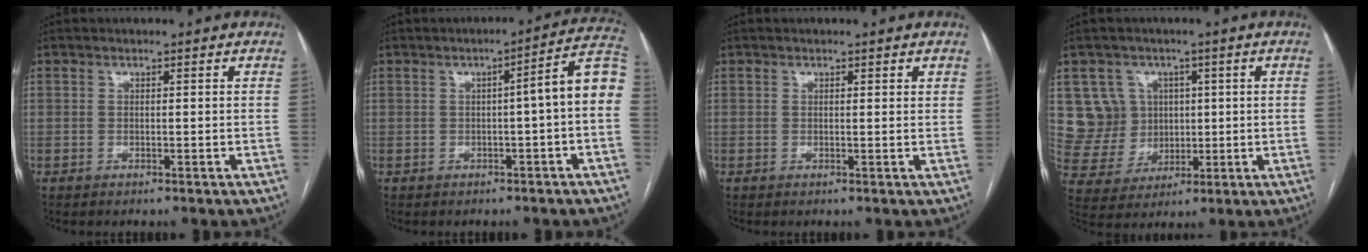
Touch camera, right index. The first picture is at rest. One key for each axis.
{"total": 7.7, "fx": -0.4, "fy": 0.1, "fz": 7.7, "tx": -0.090, "ty": 0.026, "tz": -0.012}
{"total": 0.8, "fx": 0.7, "fy": 0.2, "fz": 0.4, "tx": -0.005, "ty": 0.002, "tz": 0.006}
{"total": 8.4, "fx": 2.5, "fy": 7.9, "fz": 1.1, "tx": -0.032, "ty": 0.028, "tz": 0.060}